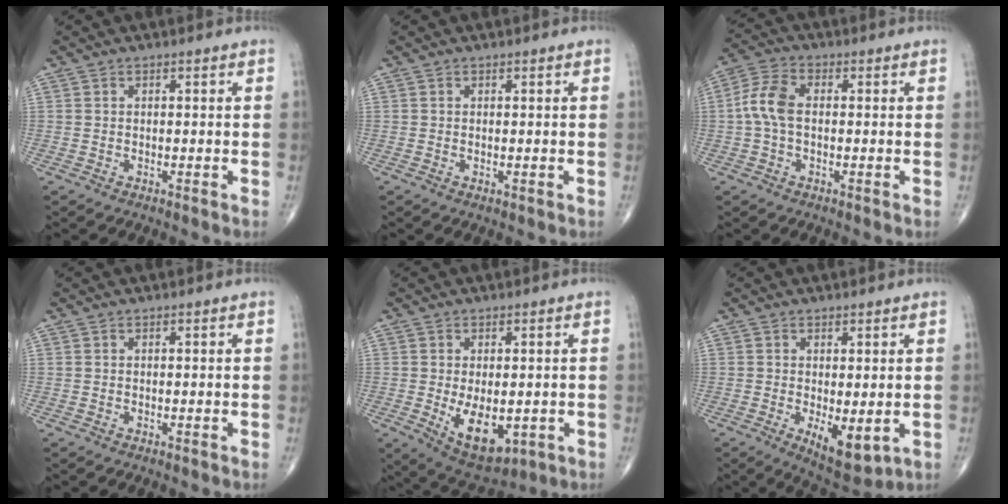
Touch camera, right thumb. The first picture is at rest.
{"total": 0.0}
{"total": 6.6, "force": [-0.1, 3.8, 5.4], "torque": [-0.119, 0.019, -0.009]}
{"total": 0.0}
{"total": 10.0, "force": [-1.8, 5.5, 8.1], "torque": [-0.112, -0.013, -0.010]}
{"total": 7.4, "force": [-1.4, 3.2, 6.5], "torque": [-0.089, -0.021, -0.011]}